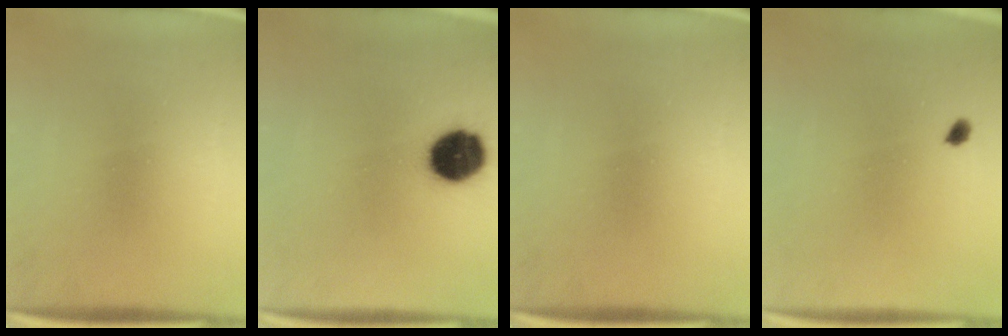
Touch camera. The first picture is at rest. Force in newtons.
{"total": 12.2}
{"total": 0.0}
{"total": 1.1}